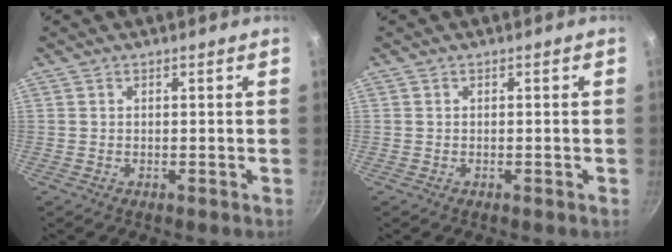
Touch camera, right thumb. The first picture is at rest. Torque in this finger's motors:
{"motor_torque": [0.01, 0.05, 0.27, -0.03, 0.01]}